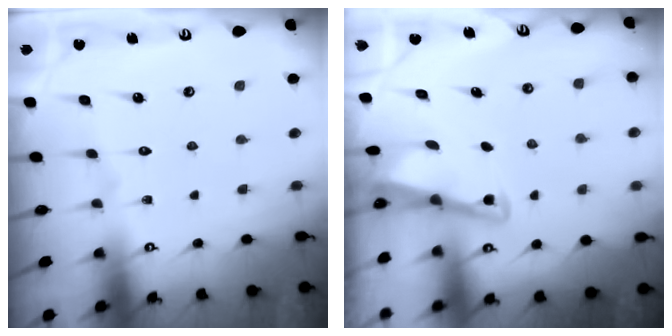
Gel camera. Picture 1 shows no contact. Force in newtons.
{"total": 3.4, "press": 3.4, "slide": 0.3}